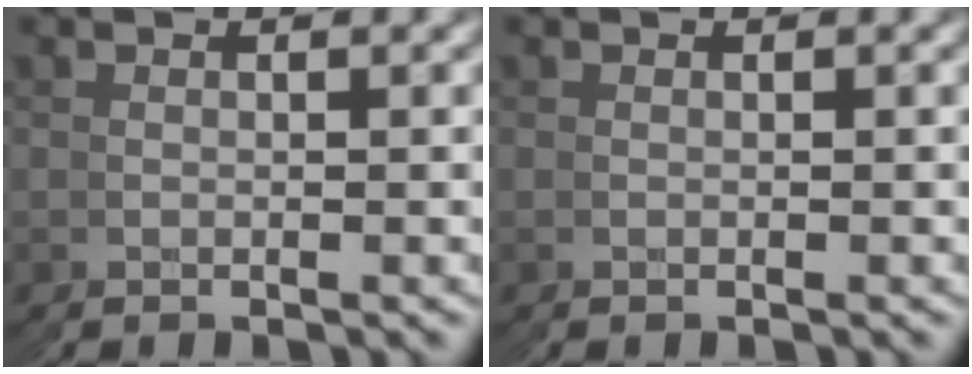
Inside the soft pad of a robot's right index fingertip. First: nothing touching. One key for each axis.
{"total": 0.0}